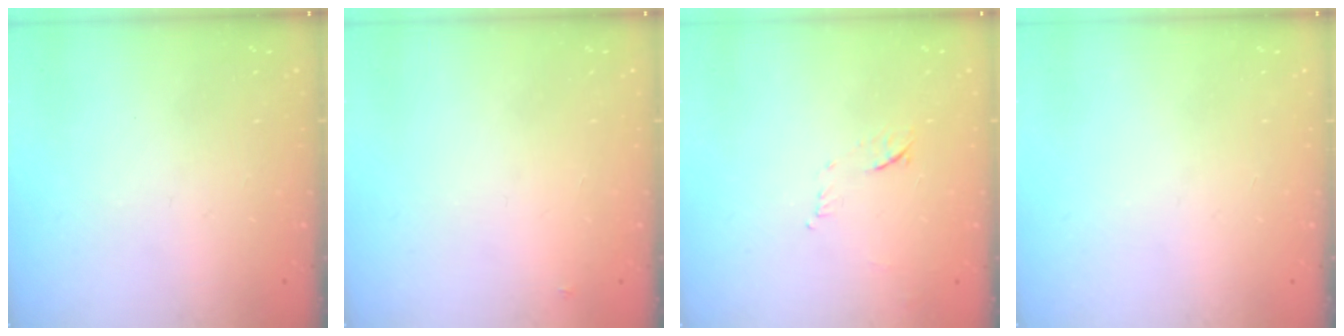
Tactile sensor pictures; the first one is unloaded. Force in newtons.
{"total": 2.6, "press": 2.6, "slide": 0.2}
{"total": 7.6, "press": 7.6, "slide": 0.9}
{"total": 0.0}